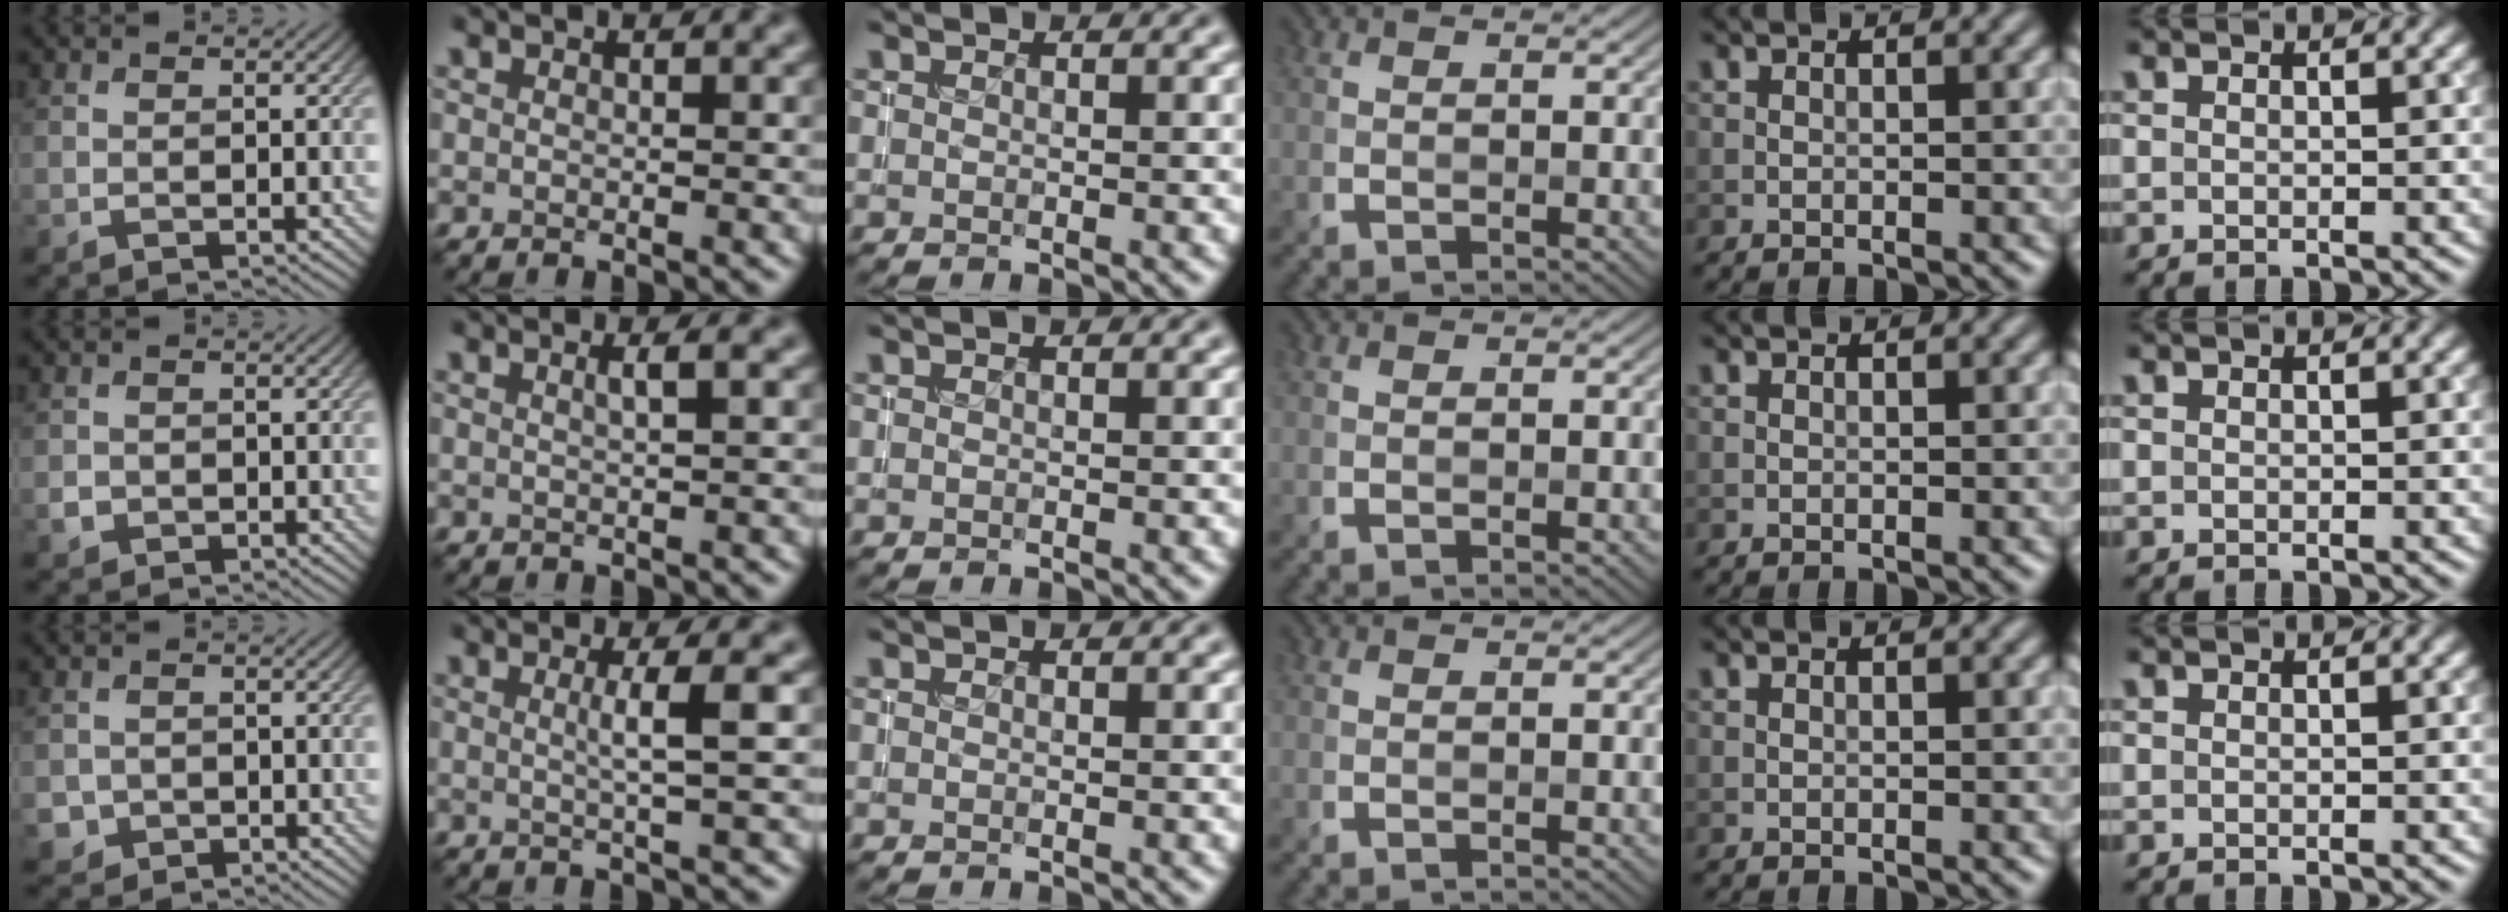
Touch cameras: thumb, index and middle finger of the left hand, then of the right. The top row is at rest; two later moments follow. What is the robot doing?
{"motion": "insert", "object": "coin"}